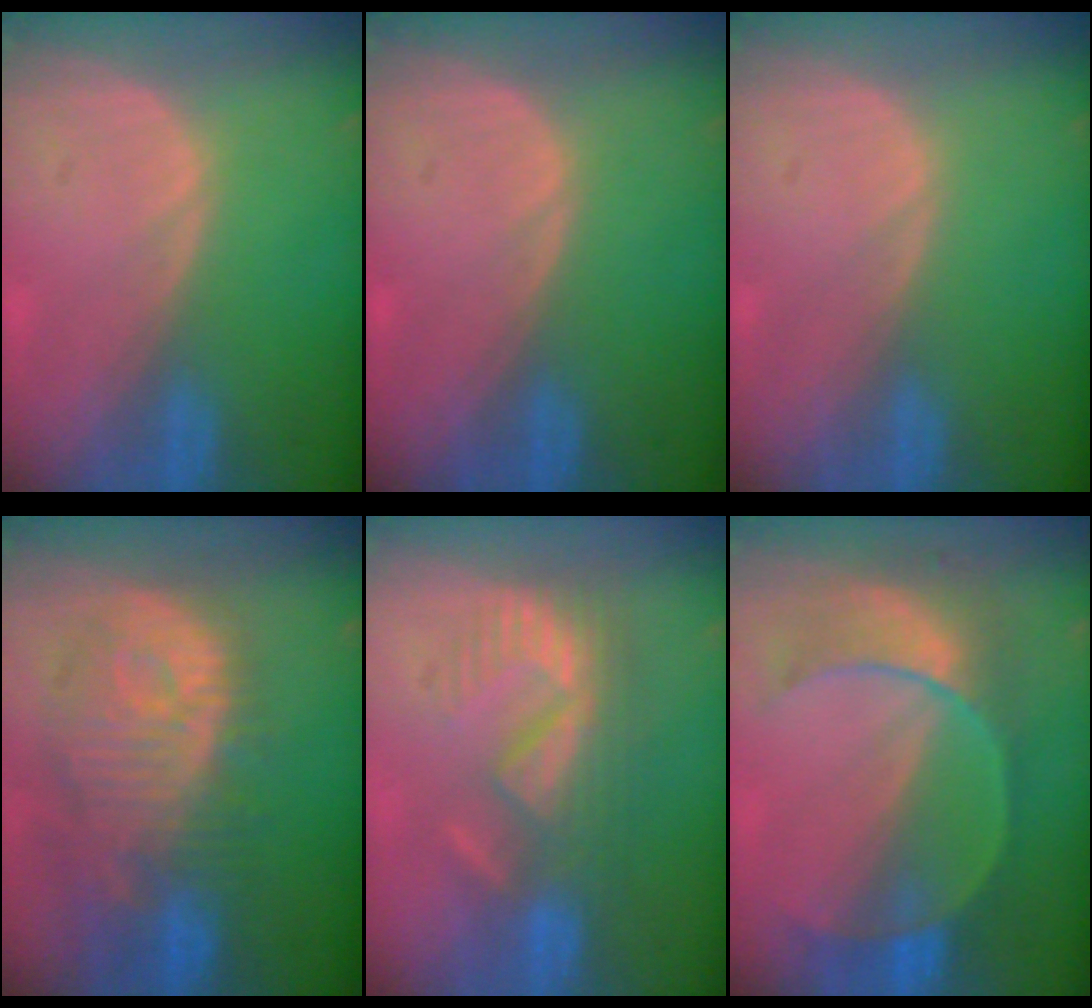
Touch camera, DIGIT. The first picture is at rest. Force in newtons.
{"total": 0.0}
{"total": 0.0}
{"total": 12.3, "press": 11.0, "slide": 5.4}
{"total": 9.0, "press": 8.1, "slide": 4.0}
{"total": 8.4, "press": 8.2, "slide": 2.1}